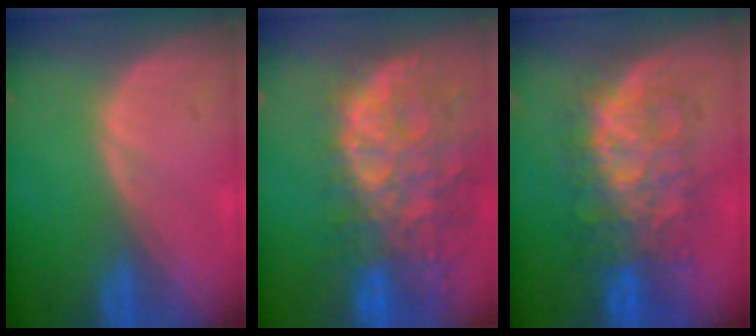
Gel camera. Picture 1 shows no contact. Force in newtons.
{"total": 13.7, "press": 11.0, "slide": 8.1}
{"total": 8.9, "press": 8.9, "slide": 0.3}